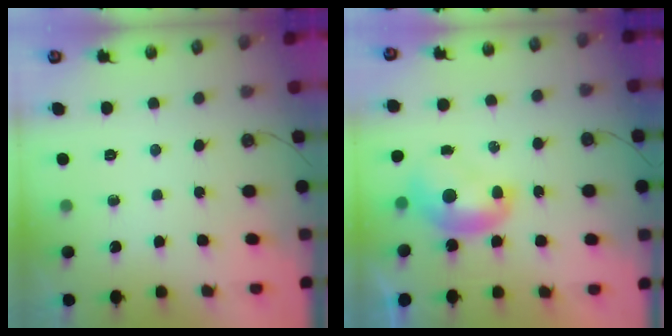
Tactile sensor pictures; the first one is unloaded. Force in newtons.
{"total": 1.9, "press": 1.9, "slide": 0.2}